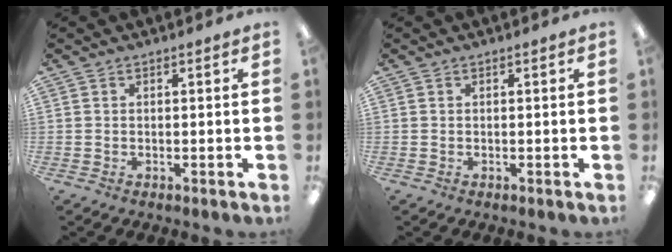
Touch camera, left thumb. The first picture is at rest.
{"total": 0.0}